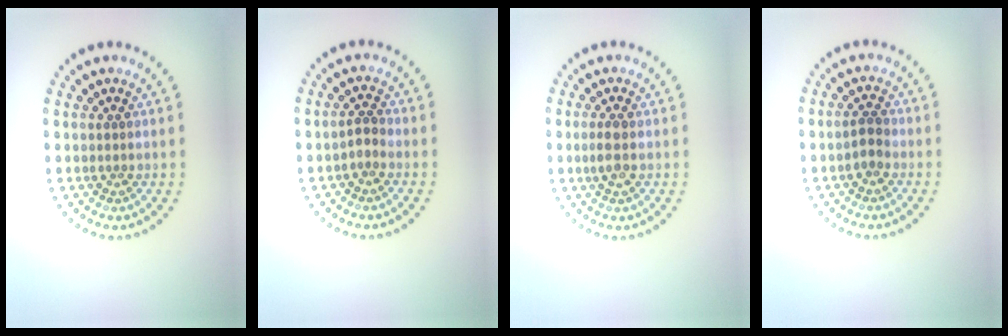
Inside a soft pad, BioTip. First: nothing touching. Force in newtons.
{"total": 1.0, "press": 0.9, "slide": 0.5}
{"total": 1.6, "press": 1.6, "slide": 0.1}
{"total": 1.6, "press": 1.5, "slide": 0.4}